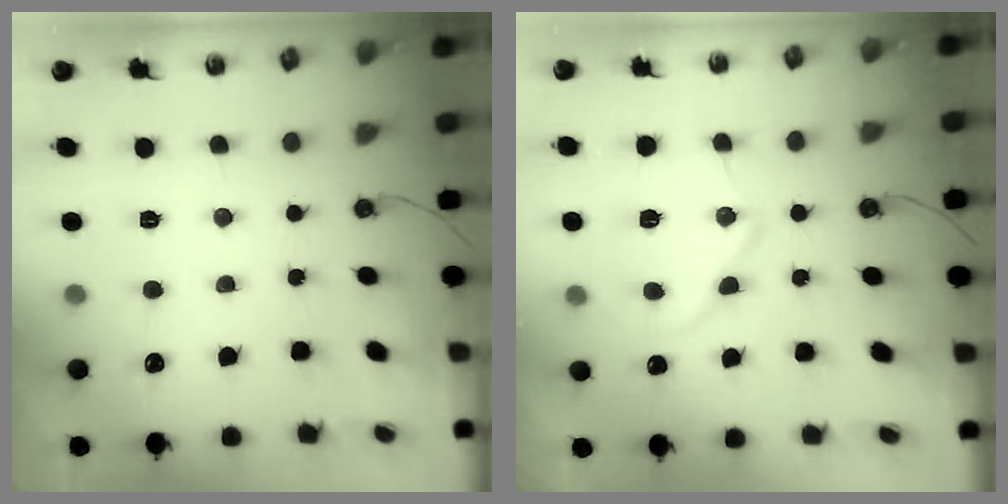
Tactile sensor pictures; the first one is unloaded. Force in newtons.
{"total": 13.9, "press": 13.8, "slide": 1.0}